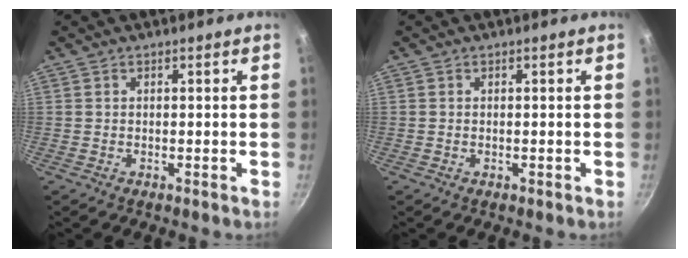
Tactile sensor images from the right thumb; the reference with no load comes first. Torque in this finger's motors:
{"motor_torque": [0.15, 0.50, -0.31, 0.21, 0.07]}